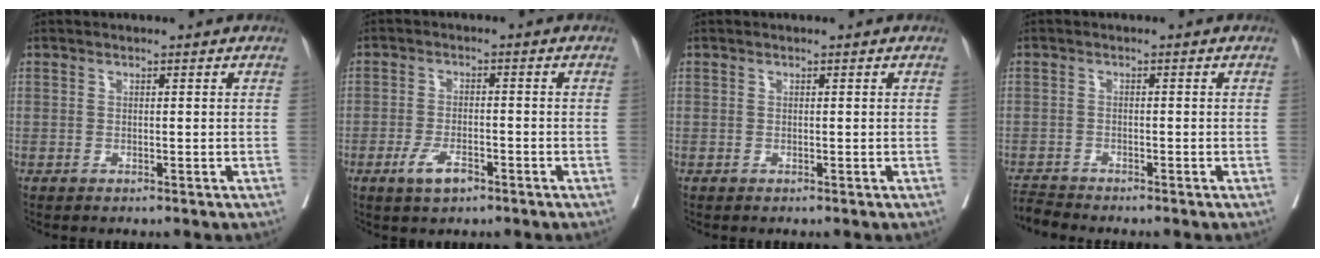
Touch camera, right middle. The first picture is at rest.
{"total": 4.3, "force": [-2.5, 1.5, 3.1], "torque": [-0.063, -0.002, -0.043]}
{"total": 0.0}
{"total": 2.6, "force": [-2.4, -0.8, -0.4], "torque": [0.003, -0.018, -0.046]}